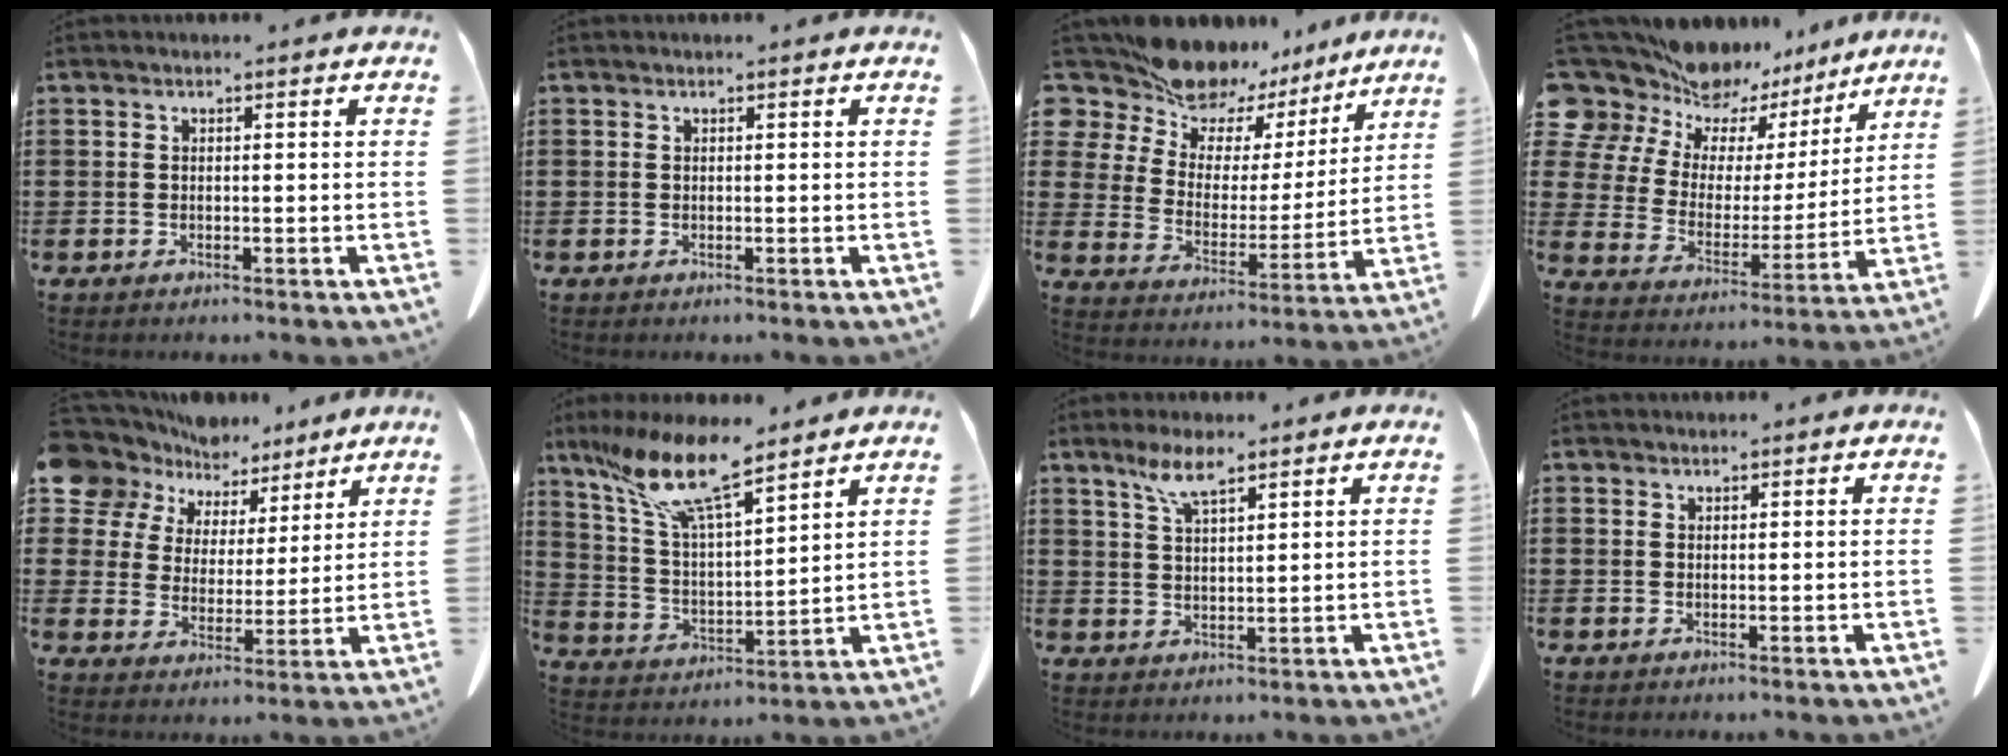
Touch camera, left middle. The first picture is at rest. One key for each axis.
{"total": 0.0}
{"total": 12.3, "fx": 11.1, "fy": 4.8, "fz": 2.2, "tx": -0.091, "ty": -0.079, "tz": 0.205}
{"total": 9.6, "fx": 8.4, "fy": 4.7, "fz": 0.6, "tx": -0.059, "ty": -0.078, "tz": 0.153}
{"total": 8.5, "fx": 6.8, "fy": 5.1, "fz": 0.9, "tx": -0.063, "ty": -0.028, "tz": 0.131}
{"total": 12.7, "fx": 9.3, "fy": 2.6, "fz": 8.3, "tx": -0.201, "ty": -0.038, "tz": 0.159}
{"total": 5.3, "fx": 3.6, "fy": 1.1, "fz": 3.7, "tx": -0.082, "ty": 0.002, "tz": 0.064}
{"total": 0.7, "fx": 0.7, "fy": 0.3, "fz": 0.0, "tx": -0.003, "ty": -0.001, "tz": 0.015}